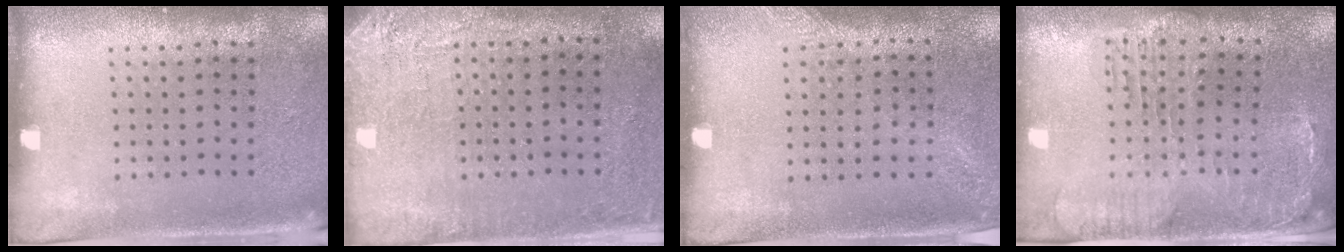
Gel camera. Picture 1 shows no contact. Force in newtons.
{"total": 2.7, "press": 2.3, "slide": 1.4}
{"total": 1.2, "press": 1.2, "slide": 0.4}
{"total": 1.2, "press": 1.1, "slide": 0.4}